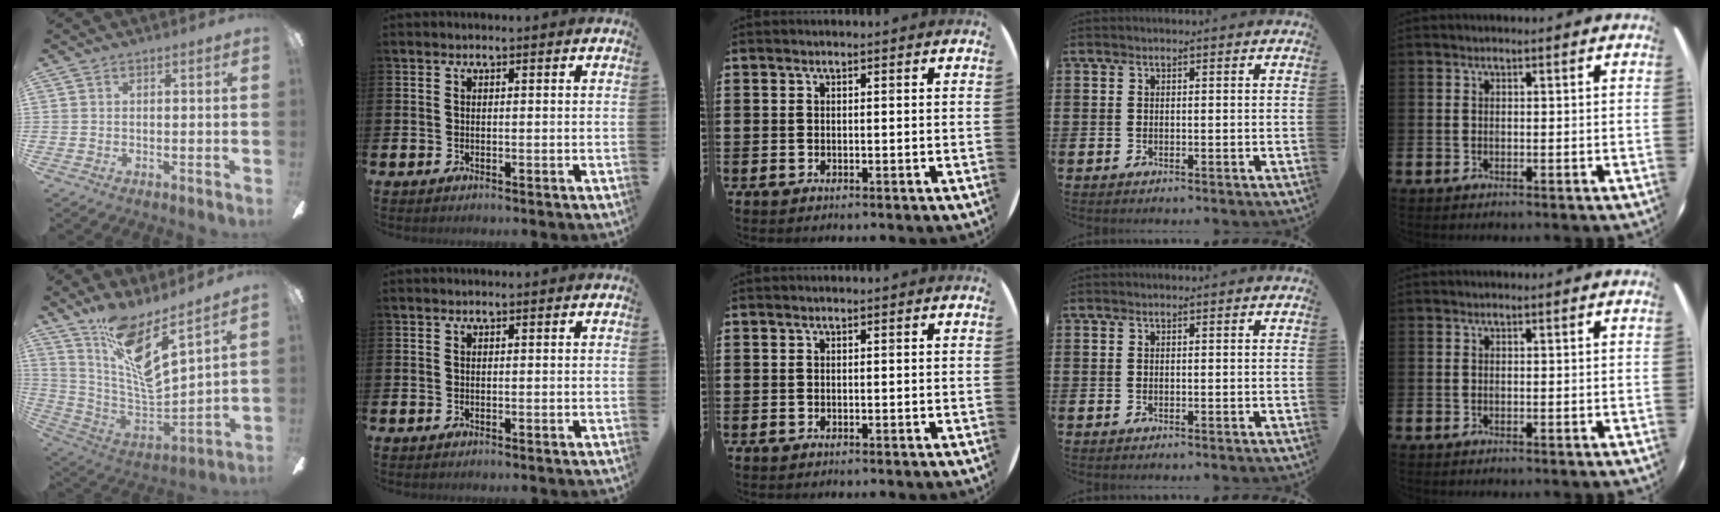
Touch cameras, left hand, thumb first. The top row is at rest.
{"thumb": {"total": 15.0, "force": [10.2, 3.7, 10.4], "torque": [-0.208, -0.082, 0.174]}}